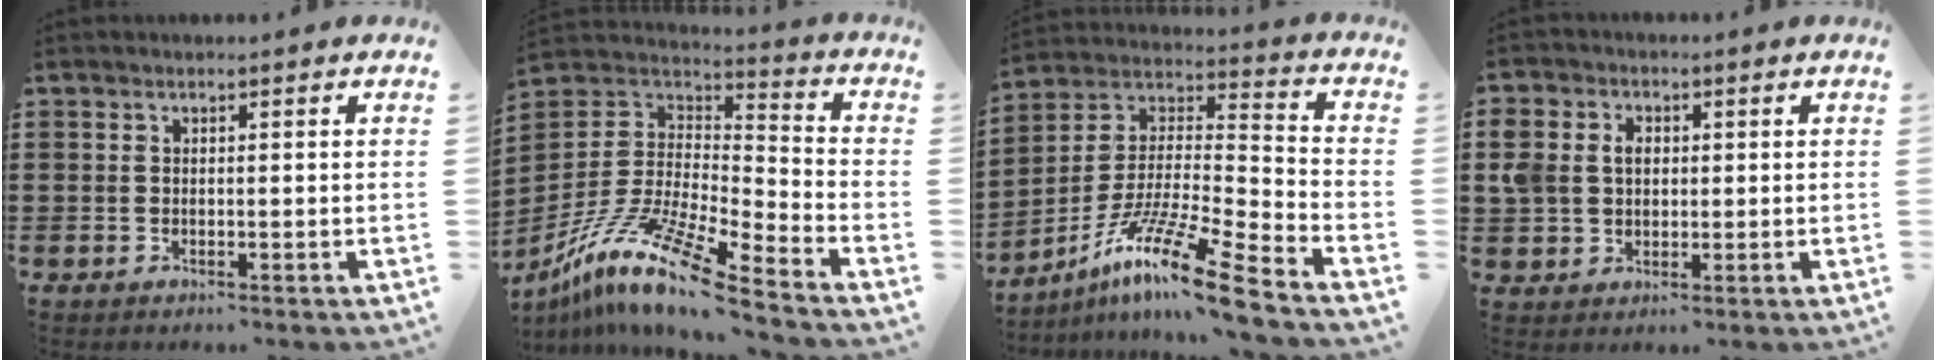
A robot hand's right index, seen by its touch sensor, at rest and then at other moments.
{"total": 13.7, "force": [-10.3, 1.4, 8.9], "torque": [-0.190, 0.004, -0.203]}
{"total": 14.5, "force": [-11.1, 0.4, 9.3], "torque": [-0.171, 0.018, -0.215]}
{"total": 5.0, "force": [0.8, 4.2, 2.7], "torque": [-0.080, 0.010, 0.008]}